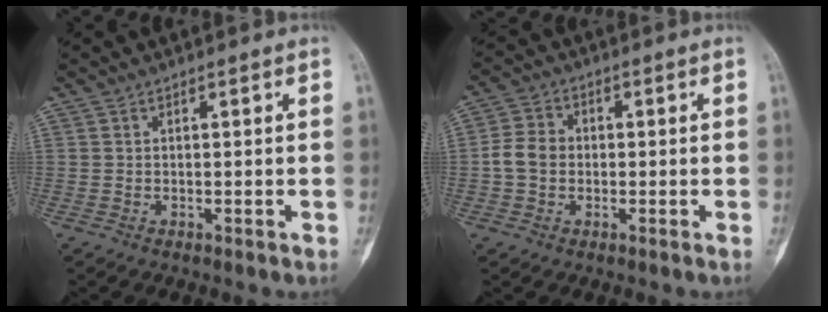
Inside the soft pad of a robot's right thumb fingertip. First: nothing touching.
{"total": 5.2, "force": [-0.6, 4.1, 3.1], "torque": [-0.055, 0.015, -0.020]}